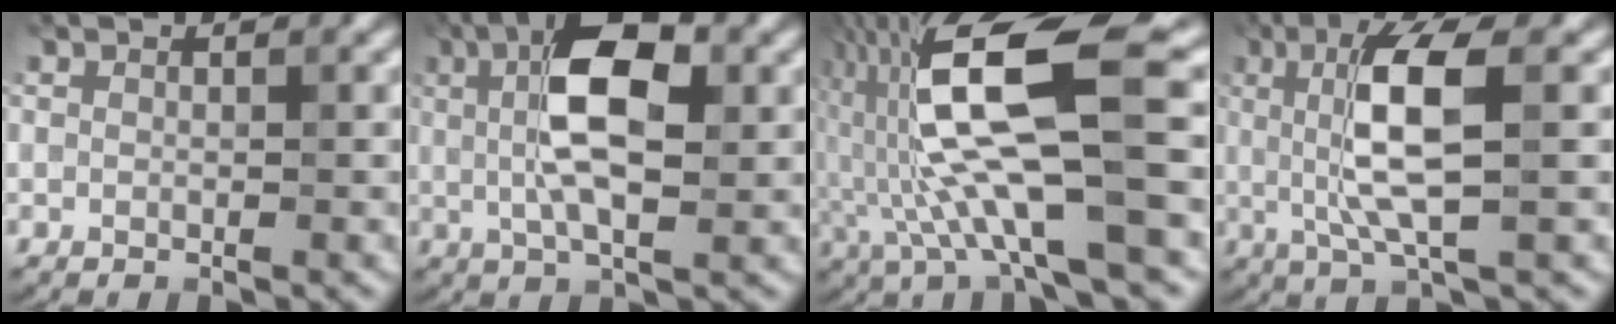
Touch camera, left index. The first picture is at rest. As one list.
[{"total": 8.9, "force": [1.6, 3.5, 8.0], "torque": [-0.142, 0.012, 0.016]}, {"total": 12.1, "force": [-0.6, 2.7, 11.7], "torque": [-0.238, 0.016, -0.010]}, {"total": 6.9, "force": [0.8, 1.5, 6.7], "torque": [-0.130, 0.001, 0.014]}]